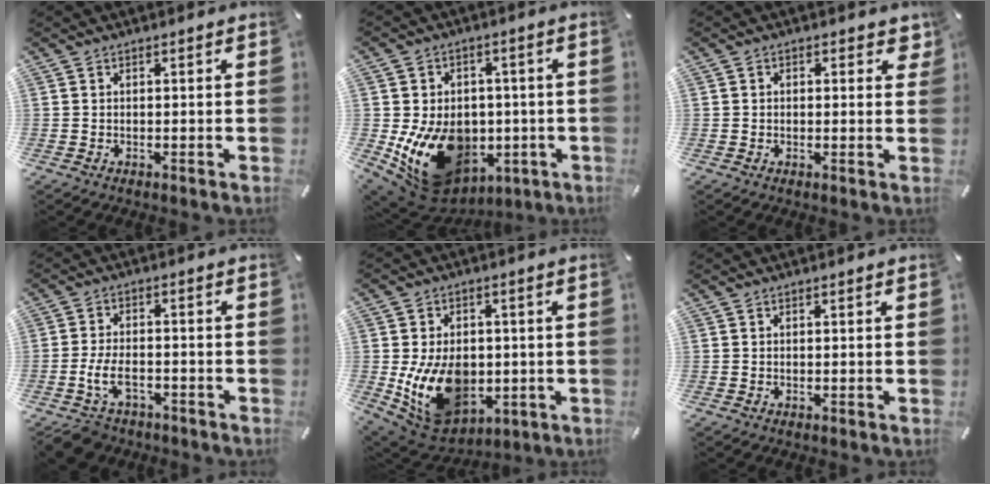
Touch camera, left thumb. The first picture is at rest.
{"total": 17.7, "force": [-3.6, 13.9, 10.4], "torque": [-0.178, 0.002, -0.044]}
{"total": 2.3, "force": [0.6, 1.6, 1.5], "torque": [-0.007, -0.001, 0.003]}
{"total": 7.8, "force": [-3.6, 4.8, 5.0], "torque": [-0.103, 0.017, -0.064]}
{"total": 16.2, "force": [-2.3, 11.9, 10.7], "torque": [-0.196, -0.004, -0.029]}
{"total": 0.0}